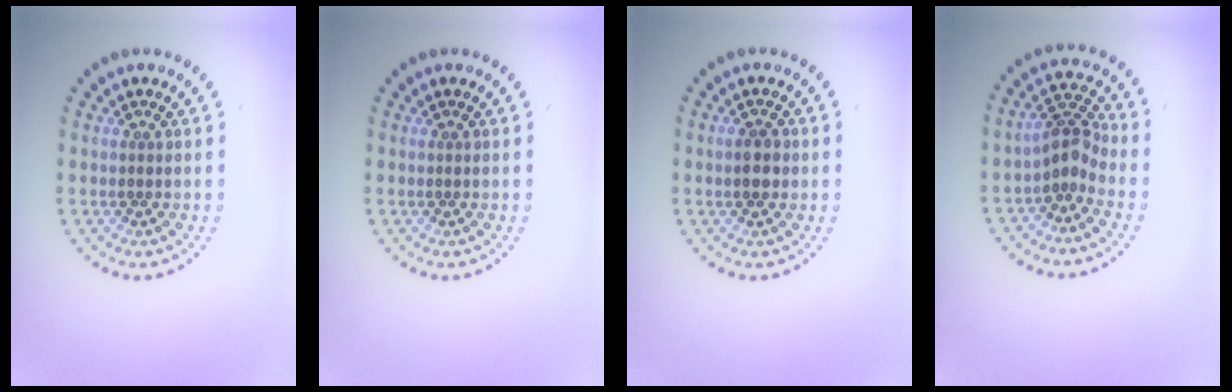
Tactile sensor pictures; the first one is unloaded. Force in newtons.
{"total": 0.0}
{"total": 1.8, "press": 1.8, "slide": 0.2}
{"total": 2.8, "press": 2.1, "slide": 1.8}